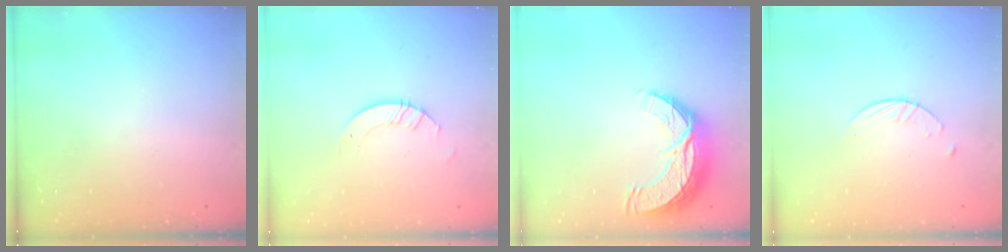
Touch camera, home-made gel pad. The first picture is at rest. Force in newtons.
{"total": 3.2, "press": 3.2, "slide": 0.2}
{"total": 10.2, "press": 10.2, "slide": 0.6}
{"total": 2.7, "press": 2.6, "slide": 0.3}